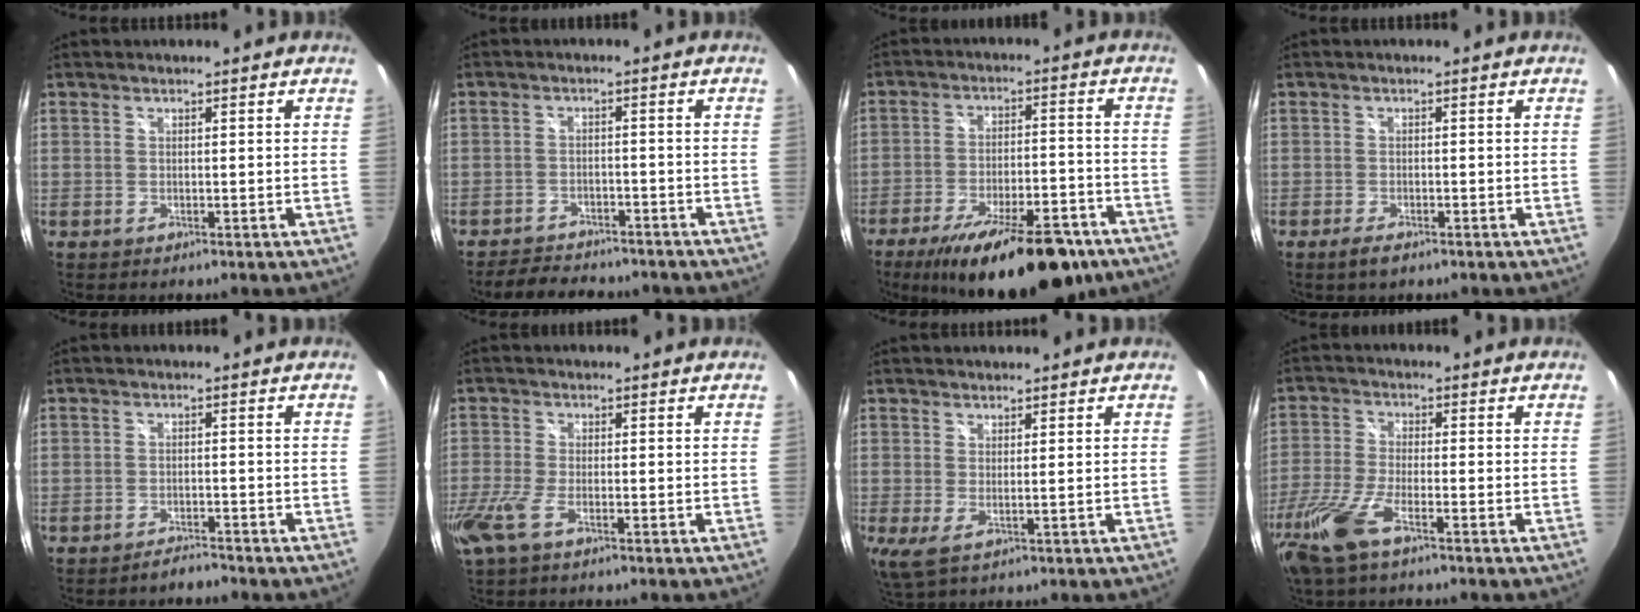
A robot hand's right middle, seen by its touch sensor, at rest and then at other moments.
{"total": 9.0, "force": [-7.8, 3.3, 3.1], "torque": [-0.076, -0.001, -0.111]}
{"total": 21.7, "force": [-15.5, 6.9, 13.5], "torque": [-0.221, -0.030, -0.218]}
{"total": 2.6, "force": [-1.8, 0.8, 1.8], "torque": [-0.039, -0.005, -0.032]}
{"total": 2.2, "force": [-2.2, 0.3, 0.4], "torque": [-0.015, 0.000, -0.036]}
{"total": 6.7, "force": [-3.5, 1.8, 5.4], "torque": [-0.132, -0.021, -0.069]}
{"total": 2.9, "force": [1.0, 0.1, 2.7], "torque": [-0.053, -0.007, 0.011]}
{"total": 10.3, "force": [-6.5, 1.8, 7.7], "torque": [-0.186, -0.028, -0.132]}